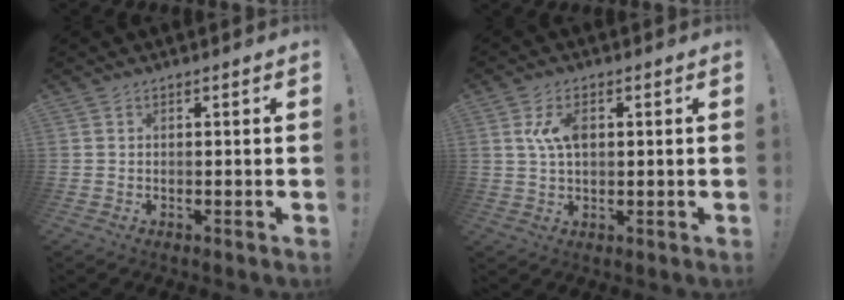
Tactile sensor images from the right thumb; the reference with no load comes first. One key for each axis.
{"total": 6.4, "fx": 1.4, "fy": 3.7, "fz": 5.0, "tx": -0.104, "ty": 0.007, "tz": 0.024}